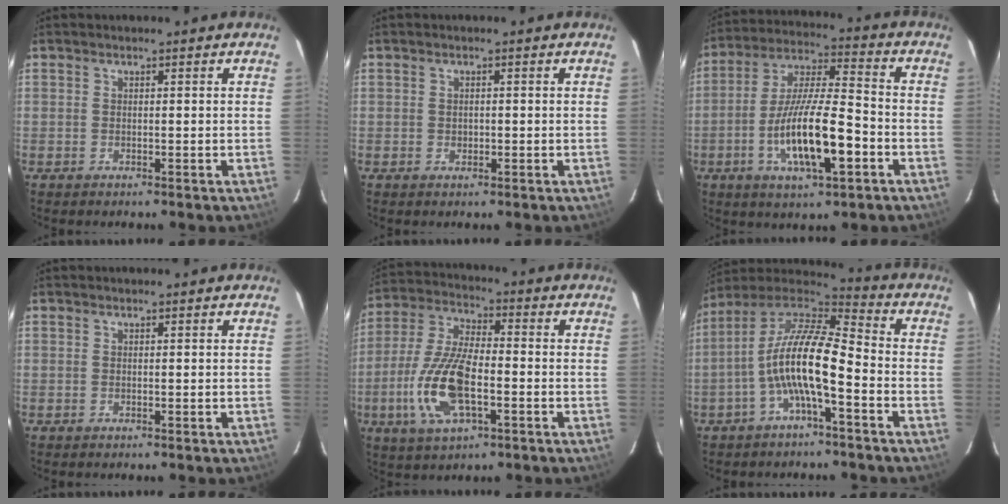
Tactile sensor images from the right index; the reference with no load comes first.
{"total": 1.0, "force": [-0.1, 0.9, 0.5], "torque": [-0.007, 0.002, -0.001]}
{"total": 15.7, "force": [-5.5, 3.9, 14.2], "torque": [-0.275, -0.006, -0.097]}
{"total": 0.0}
{"total": 14.7, "force": [-4.2, 5.9, 12.8], "torque": [-0.277, -0.005, -0.081]}
{"total": 13.6, "force": [-4.3, 3.4, 12.4], "torque": [-0.242, 0.009, -0.088]}